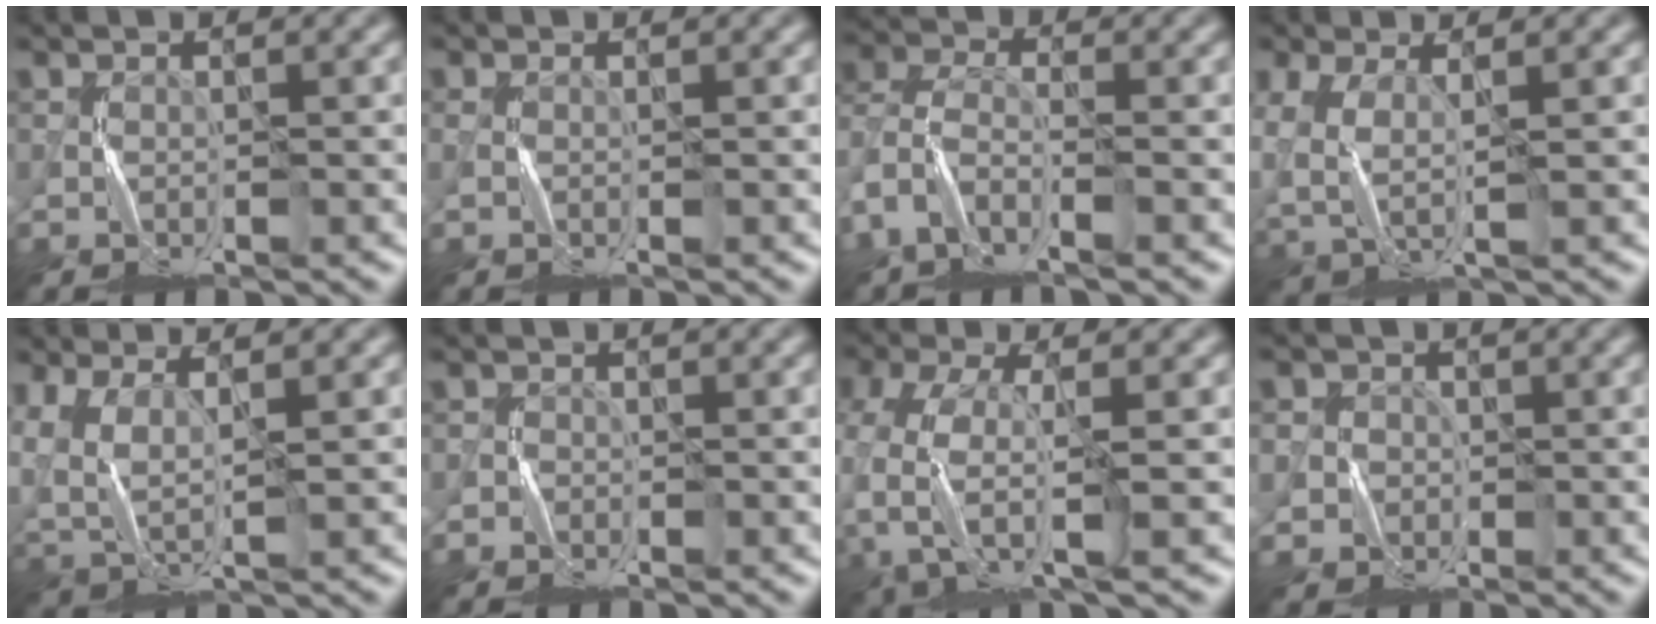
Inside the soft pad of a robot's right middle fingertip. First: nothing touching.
{"total": 0.0}
{"total": 3.8, "force": [-2.4, 1.8, 2.3], "torque": [-0.056, 0.001, -0.064]}
{"total": 3.6, "force": [0.2, 1.9, 3.1], "torque": [-0.087, -0.007, 0.005]}
{"total": 6.3, "force": [2.2, 3.2, 5.0], "torque": [-0.125, 0.003, 0.047]}
{"total": 1.0, "force": [-0.6, 0.8, -0.3], "torque": [0.011, -0.001, -0.013]}
{"total": 7.3, "force": [-2.9, 3.4, 5.7], "torque": [-0.150, -0.011, -0.067]}
{"total": 3.4, "force": [0.2, 3.4, 0.3], "torque": [-0.002, 0.008, 0.000]}